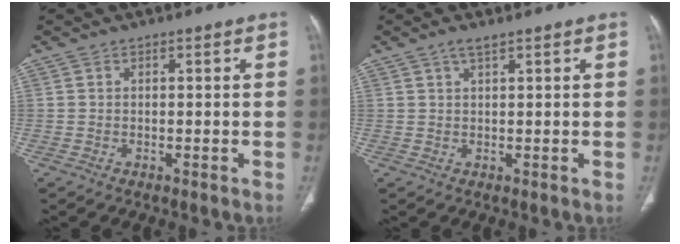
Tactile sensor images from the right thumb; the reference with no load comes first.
{"total": 1.7, "force": [1.1, 0.3, 1.2], "torque": [-0.028, 0.001, 0.023]}